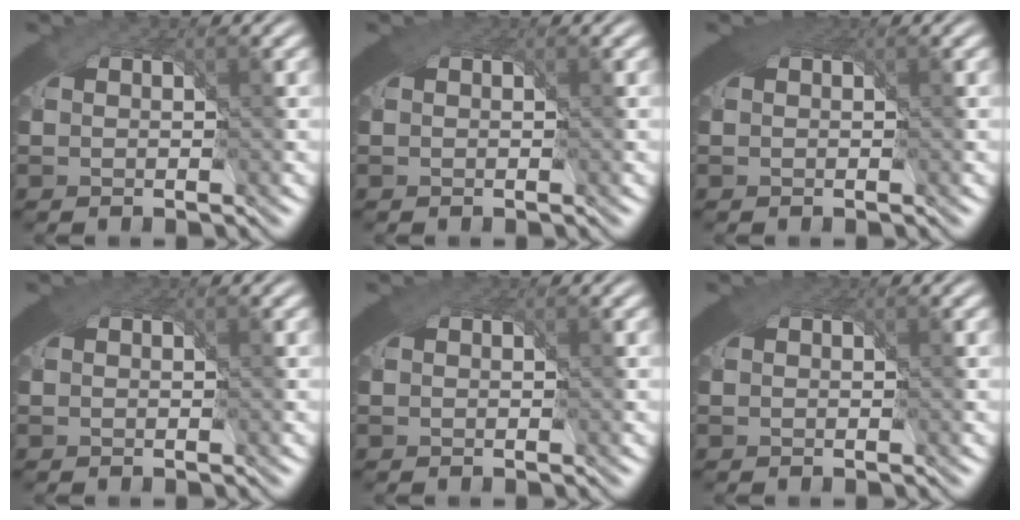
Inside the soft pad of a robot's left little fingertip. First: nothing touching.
{"total": 1.3, "force": [0.7, 0.8, 0.8], "torque": [-0.014, -0.001, 0.011]}
{"total": 2.4, "force": [1.0, 1.2, 1.7], "torque": [-0.033, -0.007, 0.018]}
{"total": 1.5, "force": [0.8, 0.9, 0.9], "torque": [-0.016, -0.003, 0.013]}
{"total": 0.9, "force": [0.5, 0.6, 0.5], "torque": [-0.009, -0.002, 0.007]}
{"total": 1.2, "force": [0.7, 0.8, 0.7], "torque": [-0.013, -0.003, 0.011]}